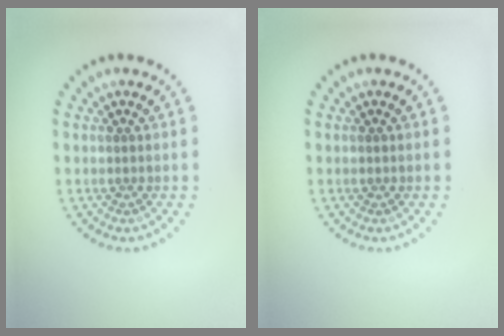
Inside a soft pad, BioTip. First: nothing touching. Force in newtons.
{"total": 0.5, "press": 0.5, "slide": 0.0}